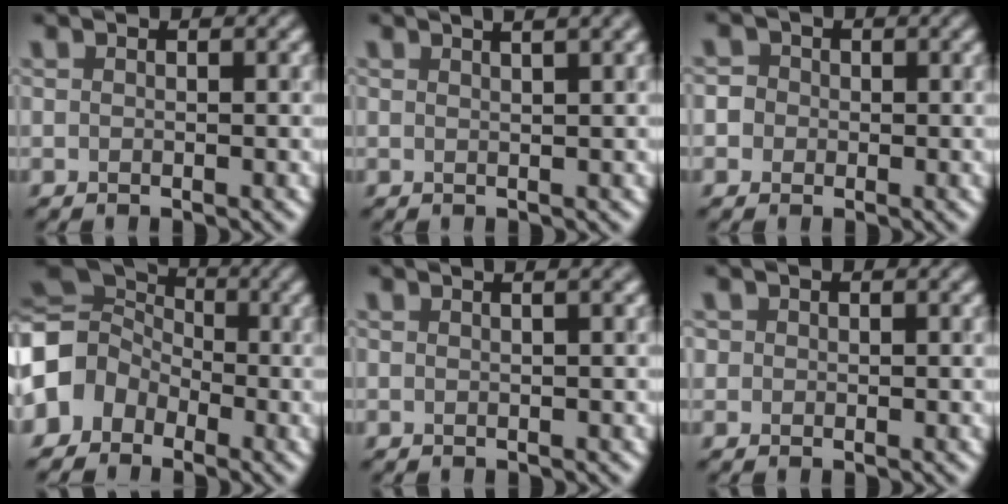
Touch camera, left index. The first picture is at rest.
{"total": 4.3, "force": [2.5, 1.5, 3.1], "torque": [-0.019, 0.029, 0.011]}
{"total": 3.4, "force": [-0.2, 3.3, 0.9], "torque": [0.012, 0.025, -0.032]}
{"total": 8.1, "force": [-1.9, 7.1, 3.4], "torque": [-0.063, 0.002, -0.059]}
{"total": 1.8, "force": [0.8, 0.6, 1.5], "torque": [-0.008, 0.009, -0.002]}
{"total": 0.6, "force": [0.1, 0.6, -0.1], "torque": [0.007, -0.001, -0.001]}